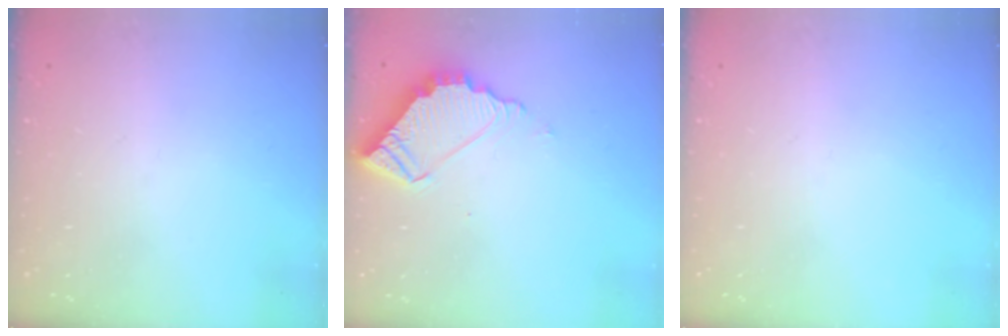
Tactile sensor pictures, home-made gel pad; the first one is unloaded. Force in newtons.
{"total": 7.7, "press": 7.7, "slide": 0.4}
{"total": 0.0}